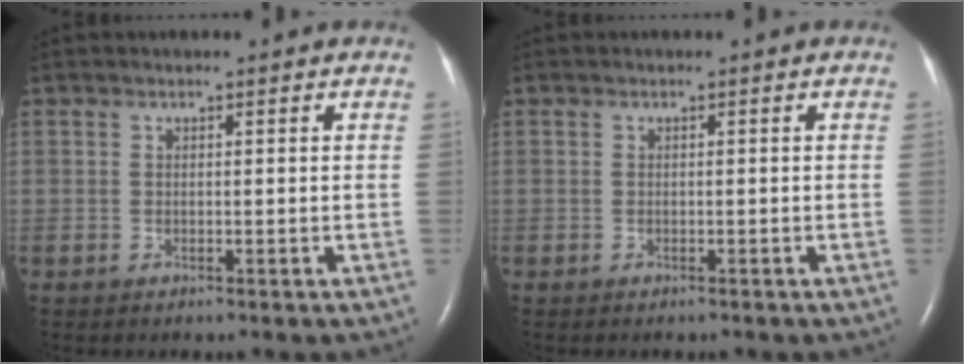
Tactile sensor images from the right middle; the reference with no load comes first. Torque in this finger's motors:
{"motor_torque": [-0.43, 0.10, -0.05, -0.01]}